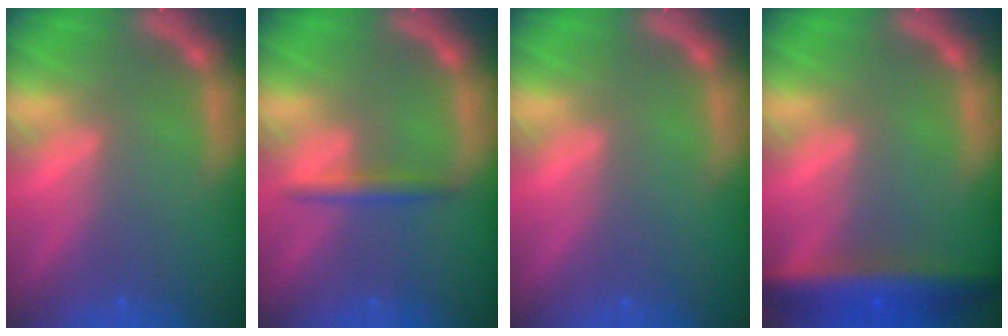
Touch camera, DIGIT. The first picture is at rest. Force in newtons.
{"total": 1.9}
{"total": 0.0}
{"total": 6.4}